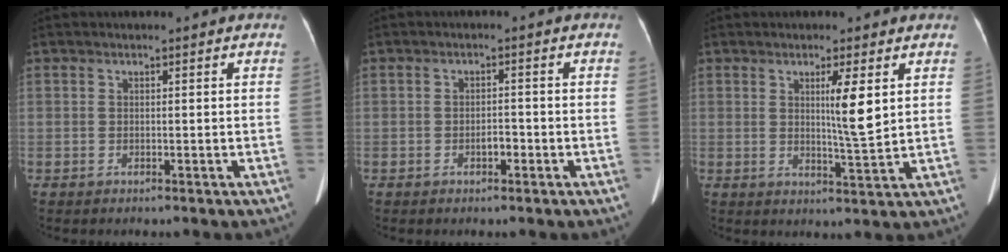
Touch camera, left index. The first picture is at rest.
{"total": 1.8, "force": [-0.9, 0.8, 1.3], "torque": [-0.019, 0.003, -0.014]}
{"total": 5.2, "force": [1.7, -0.2, 4.9], "torque": [-0.082, -0.011, 0.028]}